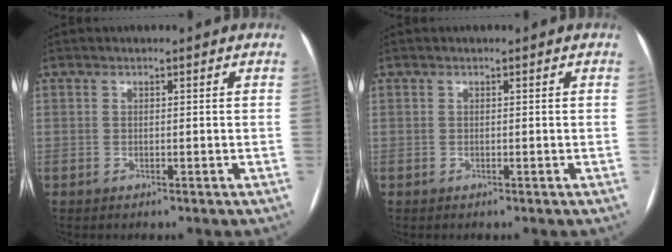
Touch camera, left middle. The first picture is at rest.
{"total": 0.0}